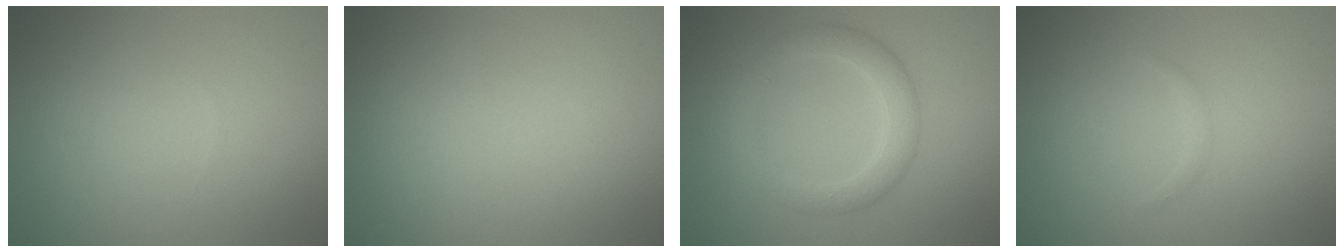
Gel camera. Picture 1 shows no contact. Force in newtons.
{"total": 0.0}
{"total": 3.4, "press": 3.4, "slide": 0.2}
{"total": 0.6, "press": 0.6, "slide": 0.1}